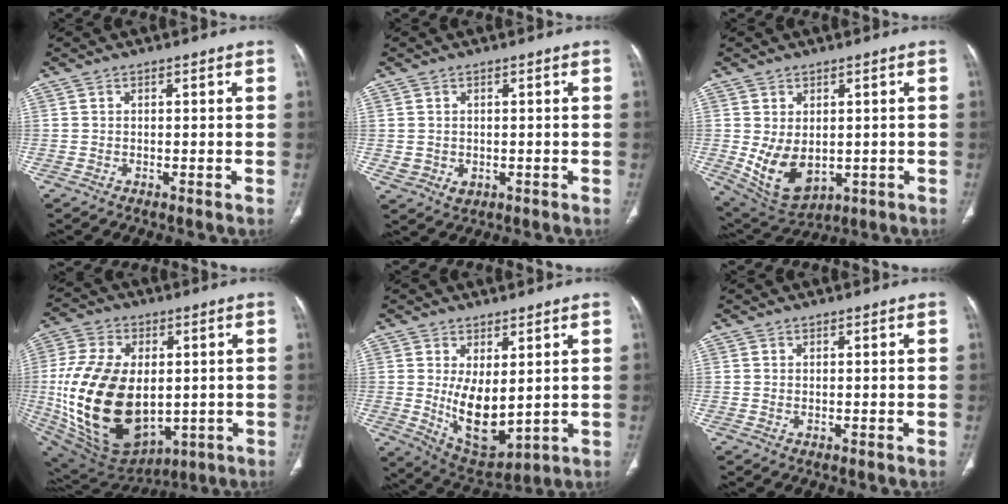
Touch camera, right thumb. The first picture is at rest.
{"total": 2.9, "force": [-0.2, 2.5, 1.5], "torque": [-0.021, -0.004, 0.011]}
{"total": 10.1, "force": [-0.8, 6.7, 7.5], "torque": [-0.118, -0.011, 0.015]}
{"total": 25.9, "force": [-1.0, 16.3, 20.1], "torque": [-0.391, -0.018, 0.015]}
{"total": 10.6, "force": [1.0, 5.4, 9.1], "torque": [-0.132, -0.029, 0.044]}
{"total": 0.0}